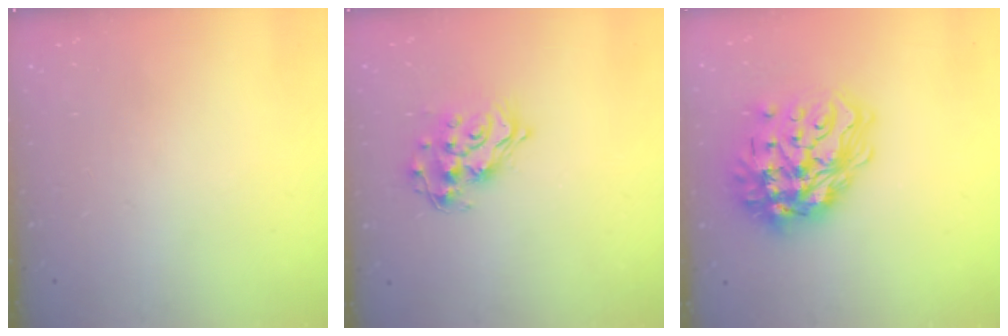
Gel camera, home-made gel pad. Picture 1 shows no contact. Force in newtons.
{"total": 14.6, "press": 14.6, "slide": 1.0}
{"total": 21.6, "press": 21.5, "slide": 2.0}